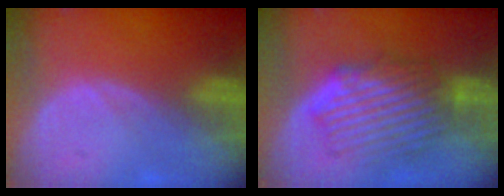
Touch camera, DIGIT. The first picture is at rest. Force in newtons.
{"total": 8.4, "press": 7.9, "slide": 3.0}